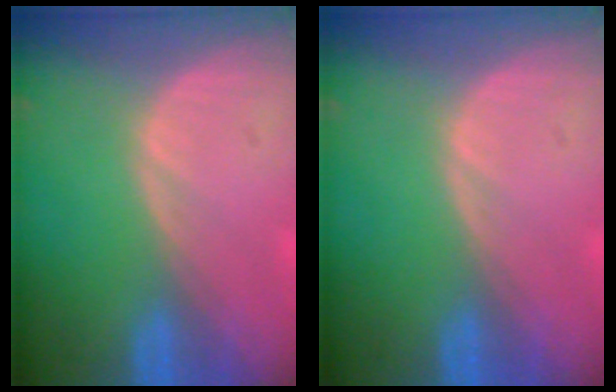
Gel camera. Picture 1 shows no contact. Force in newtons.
{"total": 0.0}